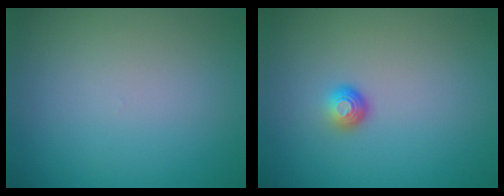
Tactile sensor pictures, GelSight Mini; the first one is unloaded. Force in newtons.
{"total": 1.6, "press": 1.0, "slide": 1.3}